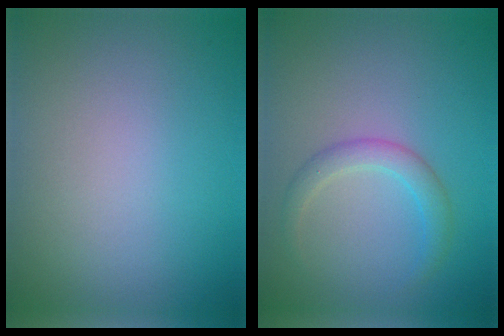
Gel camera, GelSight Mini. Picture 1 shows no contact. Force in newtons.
{"total": 2.2, "press": 2.2, "slide": 0.1}